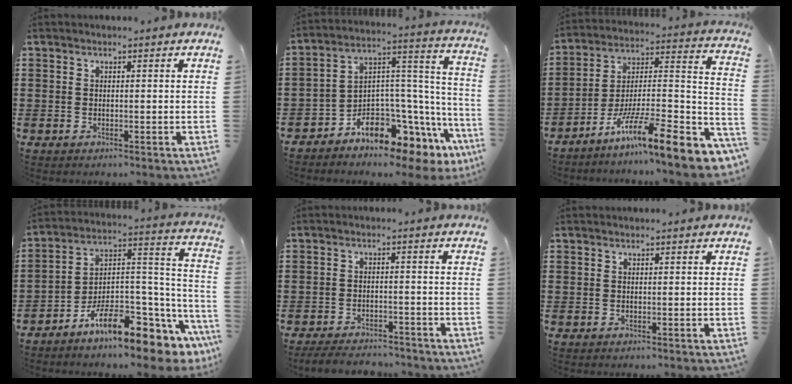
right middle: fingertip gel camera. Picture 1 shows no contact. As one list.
[{"total": 6.6, "force": [-6.2, 1.3, 1.7], "torque": [-0.048, -0.027, -0.130]}, {"total": 12.3, "force": [-7.8, 1.2, 9.5], "torque": [-0.142, -0.007, -0.143]}, {"total": 9.9, "force": [-7.2, 2.8, 6.1], "torque": [-0.108, 0.004, -0.140]}, {"total": 3.5, "force": [-3.4, 0.5, 0.6], "torque": [-0.011, 0.005, -0.070]}, {"total": 0.0}]